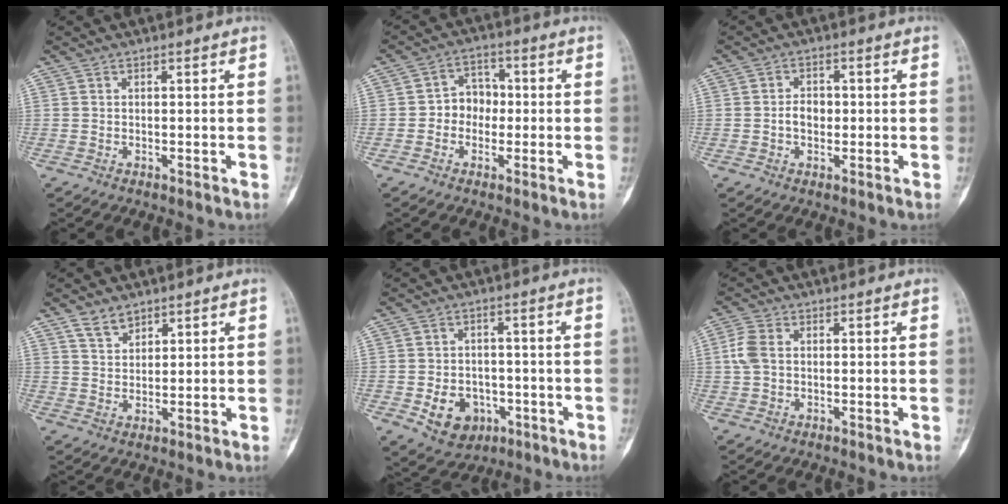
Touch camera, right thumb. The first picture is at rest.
{"total": 5.8, "force": [-0.7, 4.9, 3.0], "torque": [-0.011, 0.021, -0.025]}
{"total": 3.4, "force": [-0.3, 2.5, 2.3], "torque": [-0.025, 0.008, -0.011]}
{"total": 3.9, "force": [3.0, 2.2, 1.4], "torque": [-0.011, -0.019, 0.061]}
{"total": 8.4, "force": [-2.8, 6.7, 4.3], "torque": [-0.045, 0.020, -0.032]}
{"total": 4.0, "force": [0.4, 2.8, 2.9], "torque": [-0.078, 0.011, 0.005]}